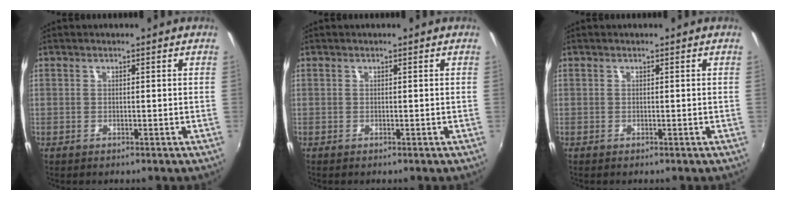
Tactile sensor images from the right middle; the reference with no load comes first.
{"total": 0.0}
{"total": 0.0}